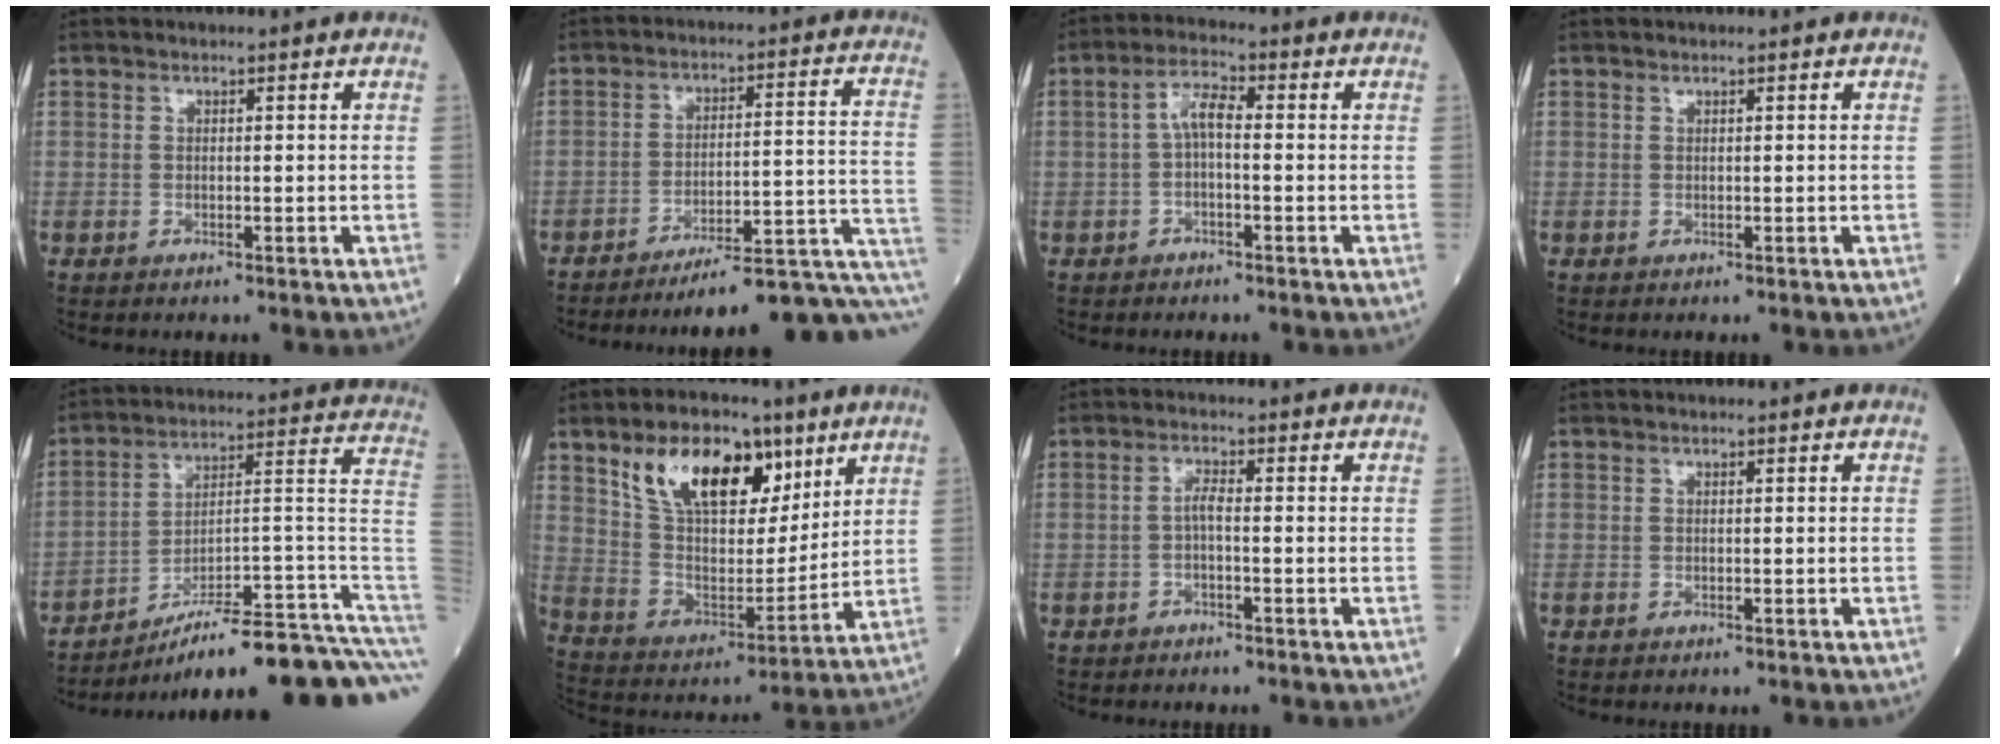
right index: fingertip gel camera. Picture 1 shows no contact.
{"total": 16.0, "force": [-12.8, 0.3, 9.6], "torque": [-0.074, 0.038, -0.178]}
{"total": 4.2, "force": [-0.2, 1.3, 4.0], "torque": [-0.077, 0.011, -0.005]}
{"total": 0.0}
{"total": 24.0, "force": [-19.0, 1.1, 14.5], "torque": [-0.114, 0.038, -0.276]}
{"total": 17.4, "force": [9.6, 8.4, 11.8], "torque": [-0.215, 0.019, 0.179]}
{"total": 1.9, "force": [-0.6, 0.2, 1.8], "torque": [-0.036, 0.001, -0.013]}
{"total": 0.0}